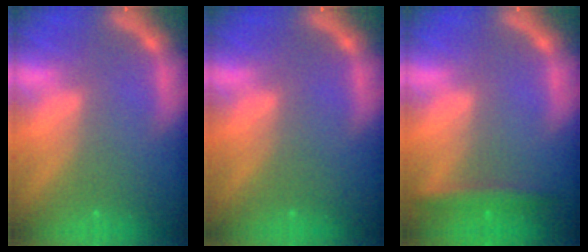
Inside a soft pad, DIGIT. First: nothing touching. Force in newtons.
{"total": 0.0}
{"total": 2.9}